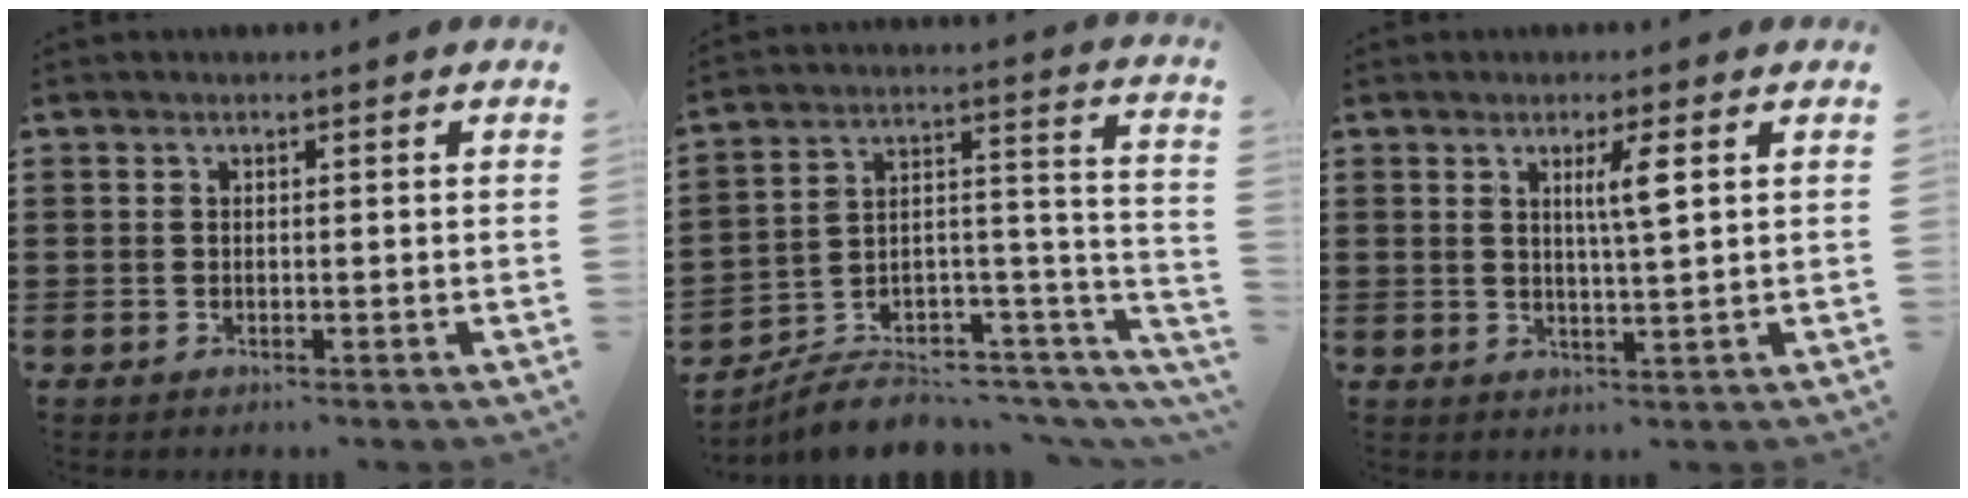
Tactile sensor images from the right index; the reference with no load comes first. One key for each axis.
{"total": 6.2, "fx": -5.4, "fy": 2.6, "fz": 1.7, "tx": -0.020, "ty": 0.011, "tz": -0.099}
{"total": 3.7, "fx": 1.3, "fy": 0.2, "fz": 3.5, "tx": -0.071, "ty": 0.000, "tz": 0.018}